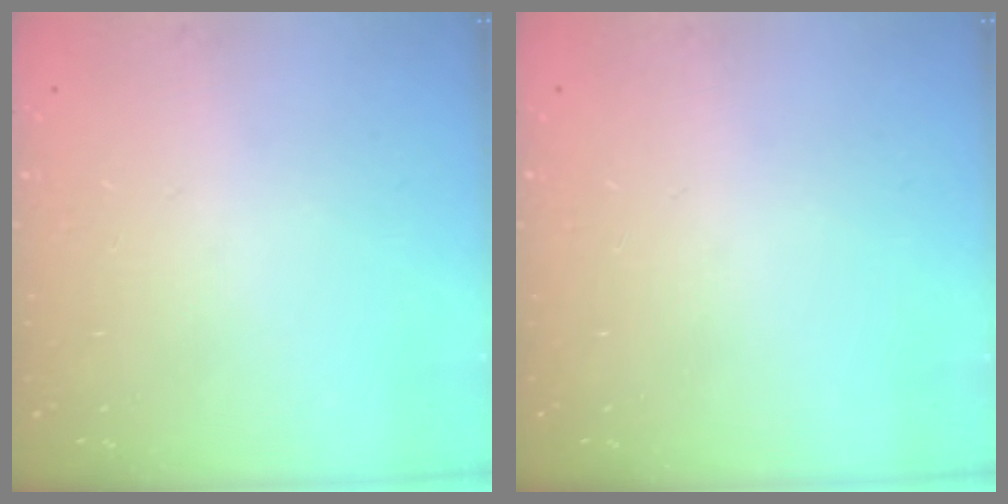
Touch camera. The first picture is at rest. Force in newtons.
{"total": 0.0}